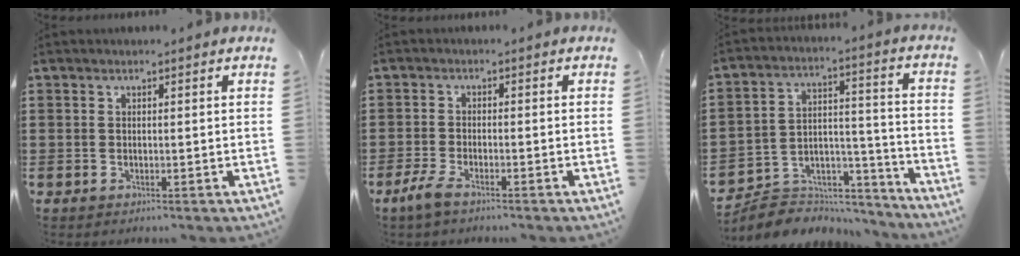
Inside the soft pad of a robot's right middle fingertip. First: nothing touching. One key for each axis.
{"total": 3.0, "fx": -2.1, "fy": 0.7, "fz": 2.1, "tx": -0.056, "ty": -0.004, "tz": -0.046}
{"total": 5.6, "fx": -4.9, "fy": 2.7, "fz": -0.1, "tx": -0.007, "ty": 0.008, "tz": -0.099}